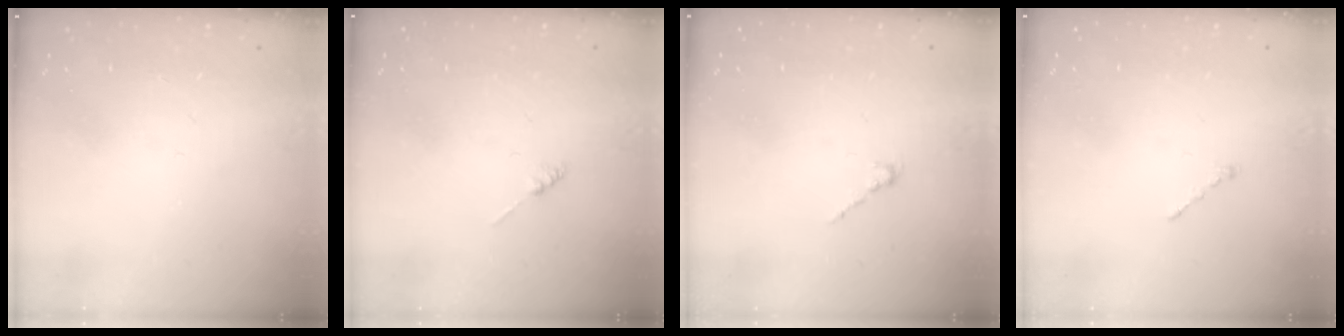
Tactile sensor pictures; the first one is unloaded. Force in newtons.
{"total": 0.0}
{"total": 0.0}
{"total": 1.0, "press": 0.9, "slide": 0.3}